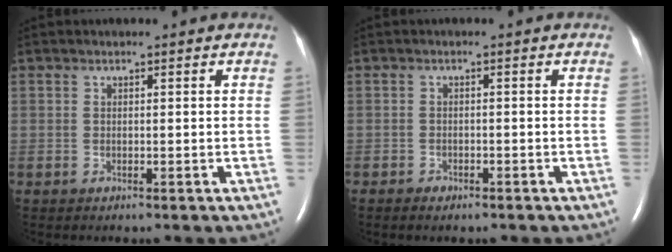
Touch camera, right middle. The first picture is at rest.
{"total": 1.4, "force": [-1.0, 0.7, 0.6], "torque": [-0.017, 0.000, -0.013]}